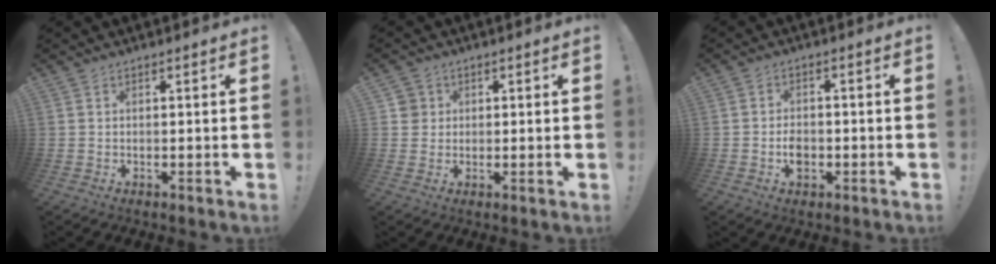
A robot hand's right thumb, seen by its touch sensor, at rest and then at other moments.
{"total": 3.3, "force": [0.7, 3.2, 0.5], "torque": [0.000, 0.002, 0.012]}
{"total": 4.4, "force": [-1.9, 3.3, 2.1], "torque": [-0.023, 0.009, -0.031]}